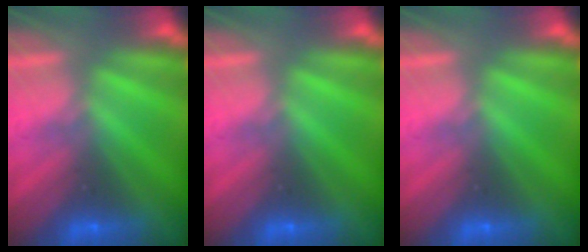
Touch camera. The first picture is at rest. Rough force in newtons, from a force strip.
{"total": 0.0}
{"total": 0.0}